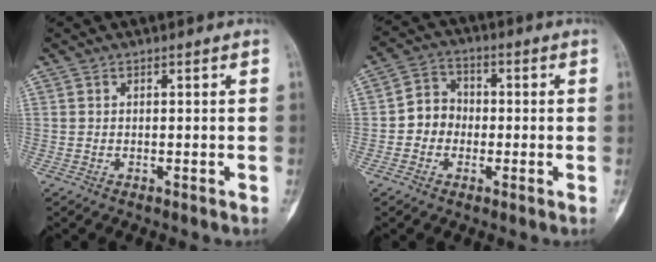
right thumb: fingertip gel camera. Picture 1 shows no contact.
{"total": 6.0, "force": [-1.1, 5.4, 2.4], "torque": [-0.011, 0.020, -0.034]}